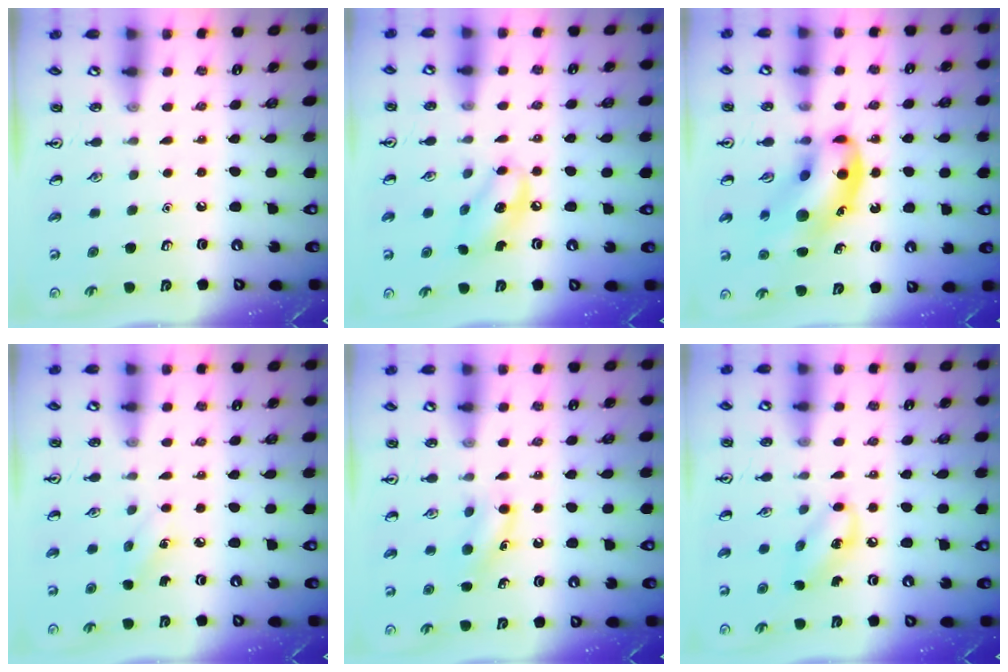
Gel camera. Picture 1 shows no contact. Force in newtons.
{"total": 8.1, "press": 8.0, "slide": 1.6}
{"total": 14.1, "press": 13.5, "slide": 4.0}
{"total": 3.7, "press": 3.5, "slide": 1.2}
{"total": 6.8, "press": 6.6, "slide": 1.9}
{"total": 6.8, "press": 6.8, "slide": 0.7}